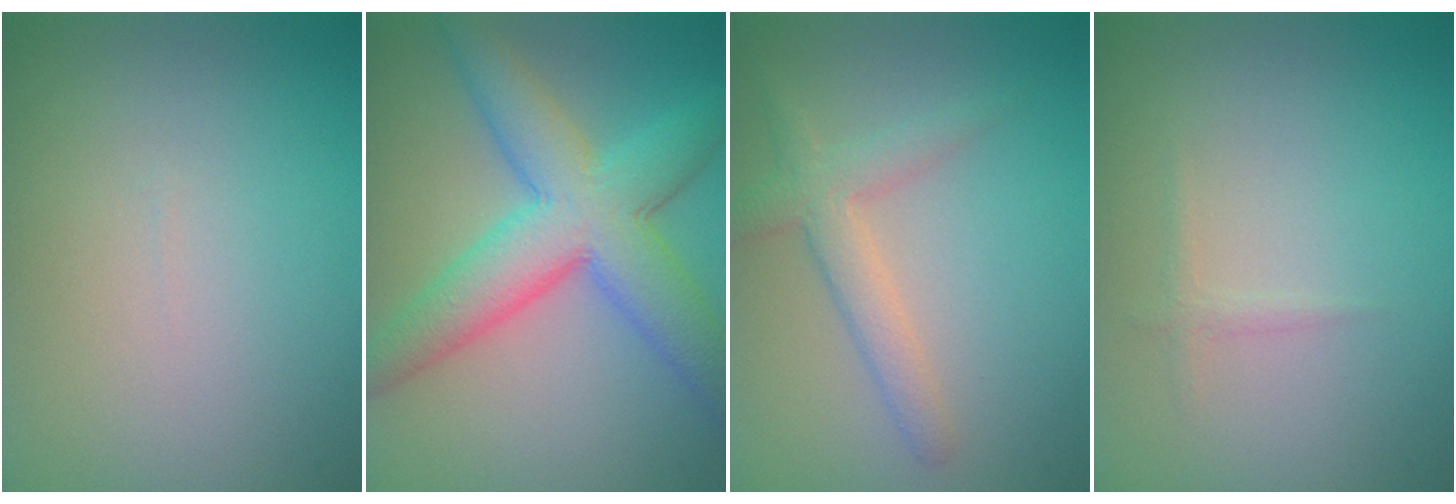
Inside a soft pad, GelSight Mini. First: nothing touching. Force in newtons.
{"total": 8.3, "press": 8.3, "slide": 0.2}
{"total": 3.0, "press": 3.0, "slide": 0.1}
{"total": 0.7, "press": 0.7, "slide": 0.1}